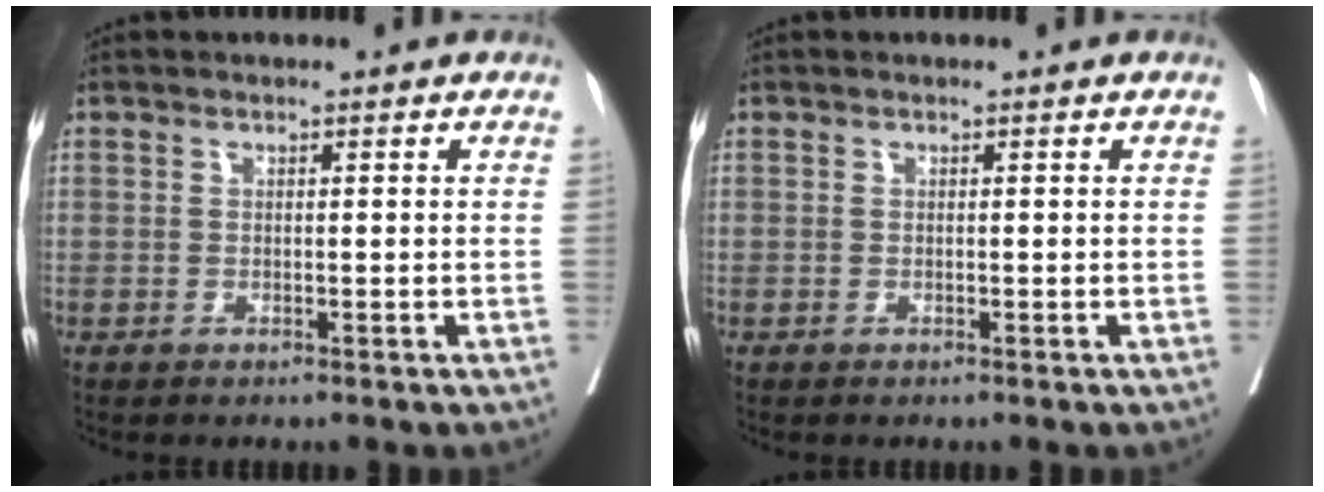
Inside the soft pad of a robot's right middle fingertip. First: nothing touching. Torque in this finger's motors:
{"motor_torque": [-0.02, -0.04, -0.01, 0.00]}